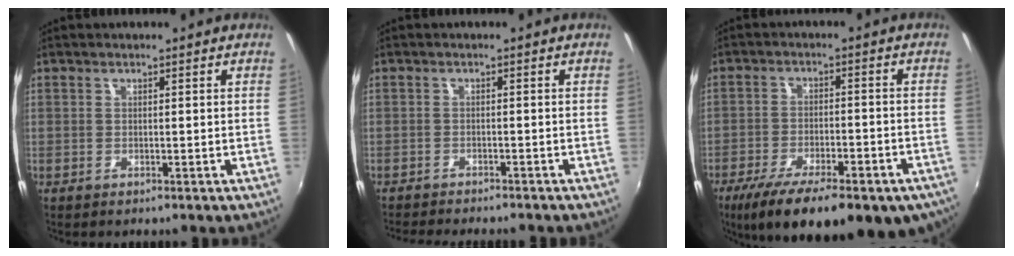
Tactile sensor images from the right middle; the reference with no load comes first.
{"total": 6.5, "force": [-6.0, 0.6, 2.3], "torque": [-0.058, -0.018, -0.091]}
{"total": 23.4, "force": [-16.0, 8.1, 15.0], "torque": [-0.259, -0.052, -0.219]}